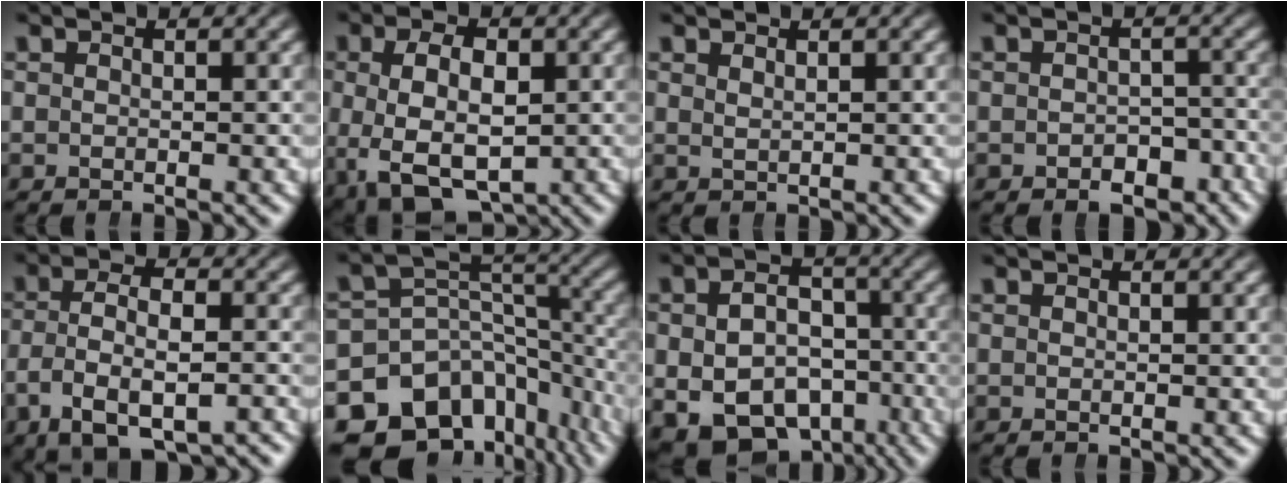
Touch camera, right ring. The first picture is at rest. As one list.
[{"total": 8.7, "force": [-3.0, 6.0, 5.6], "torque": [-0.116, -0.043, -0.024]}, {"total": 1.4, "force": [1.0, -1.0, 0.0], "torque": [0.009, -0.003, 0.027]}, {"total": 3.1, "force": [-2.7, 1.3, 0.7], "torque": [0.006, -0.006, -0.040]}, {"total": 7.0, "force": [-2.7, 4.1, 5.0], "torque": [-0.105, -0.026, -0.025]}, {"total": 15.4, "force": [-6.1, 11.7, 8.0], "torque": [-0.145, -0.051, -0.089]}, {"total": 13.9, "force": [-5.8, 10.8, 6.6], "torque": [-0.115, -0.065, -0.079]}, {"total": 0.0}]